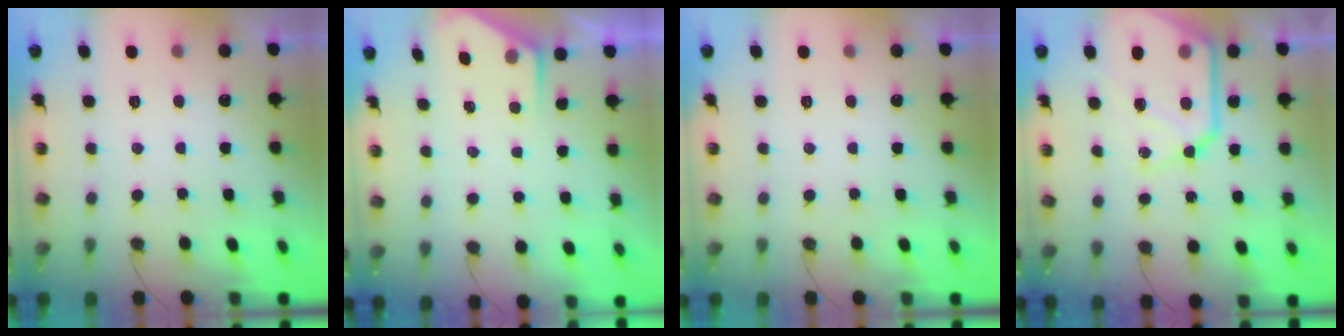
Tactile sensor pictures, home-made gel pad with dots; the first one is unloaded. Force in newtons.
{"total": 2.8, "press": 2.8, "slide": 0.4}
{"total": 0.0}
{"total": 19.4, "press": 19.3, "slide": 2.0}